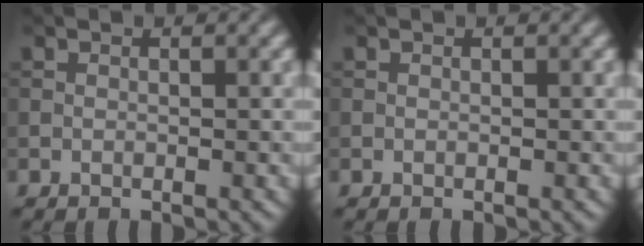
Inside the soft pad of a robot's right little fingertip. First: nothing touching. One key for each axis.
{"total": 0.0}